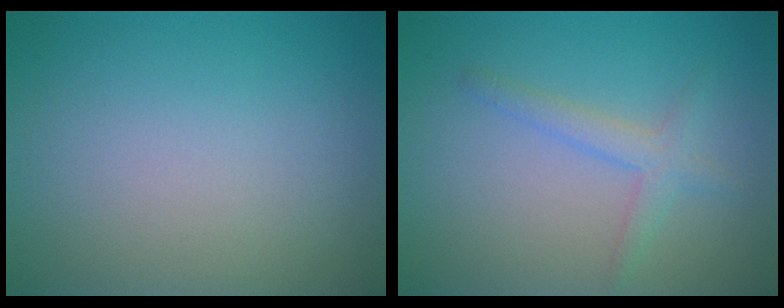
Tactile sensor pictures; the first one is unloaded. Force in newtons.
{"total": 2.0, "press": 2.0, "slide": 0.1}